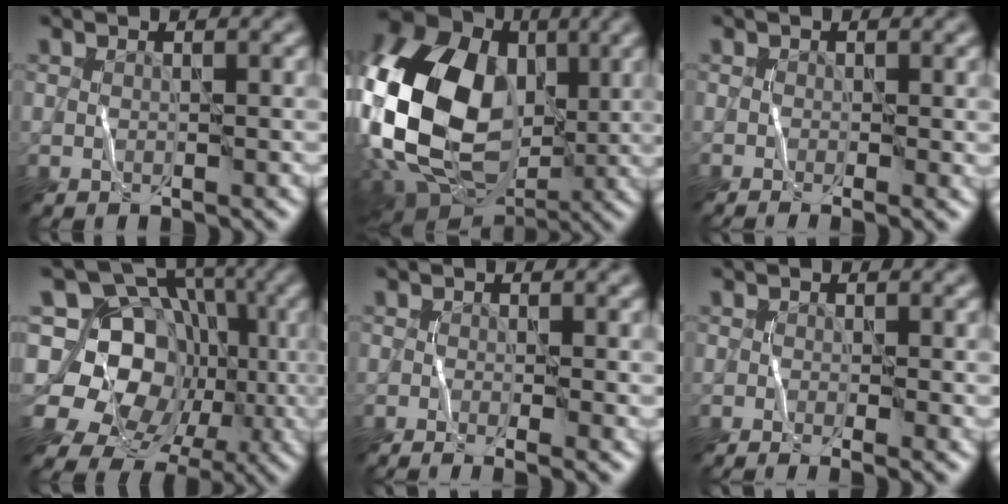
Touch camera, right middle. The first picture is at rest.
{"total": 17.1, "force": [0.5, 12.4, 11.8], "torque": [-0.274, 0.008, 0.005]}
{"total": 0.9, "force": [-0.6, -0.2, 0.6], "torque": [-0.020, -0.002, -0.001]}
{"total": 12.2, "force": [-0.2, 11.1, 5.2], "torque": [-0.104, 0.042, -0.030]}
{"total": 2.2, "force": [-1.0, 0.4, 1.9], "torque": [-0.026, 0.001, -0.011]}
{"total": 1.8, "force": [-0.8, 0.3, 1.6], "torque": [-0.023, 0.001, -0.010]}